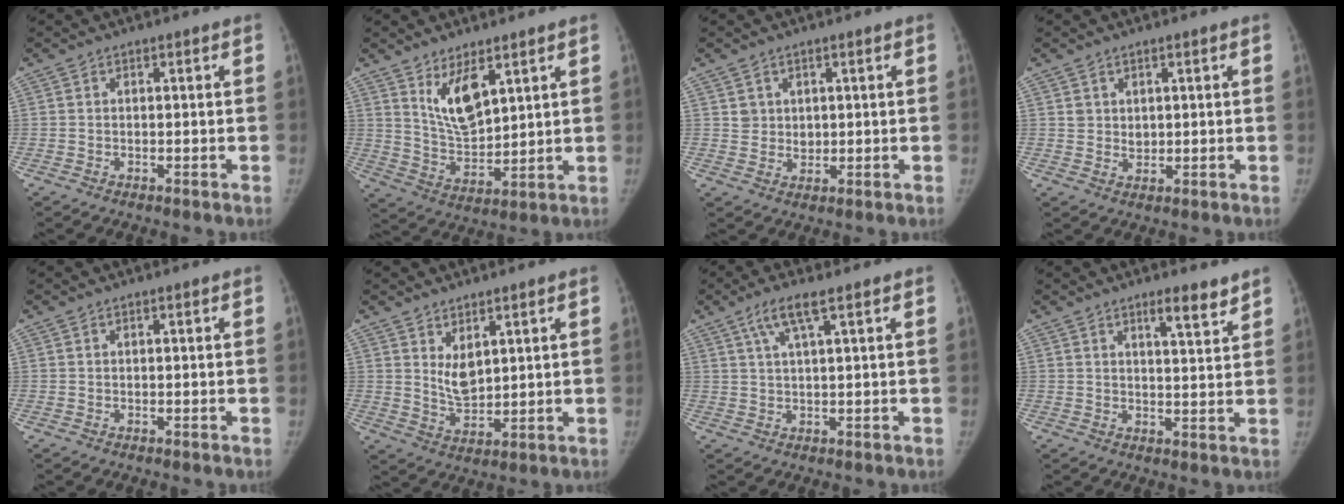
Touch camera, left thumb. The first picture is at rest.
{"total": 9.2, "force": [4.9, 4.0, 6.7], "torque": [-0.100, -0.040, 0.100]}
{"total": 3.2, "force": [1.4, 2.8, 0.6], "torque": [0.007, -0.010, 0.029]}
{"total": 2.4, "force": [1.0, 2.0, 0.7], "torque": [-0.001, -0.009, 0.022]}
{"total": 0.0}
{"total": 5.4, "force": [2.4, 2.8, 3.9], "torque": [-0.056, -0.028, 0.054]}
{"total": 5.0, "force": [2.6, 0.6, 4.3], "torque": [-0.097, 0.002, 0.056]}
{"total": 5.0, "force": [3.8, 0.8, 3.3], "torque": [-0.041, -0.030, 0.055]}